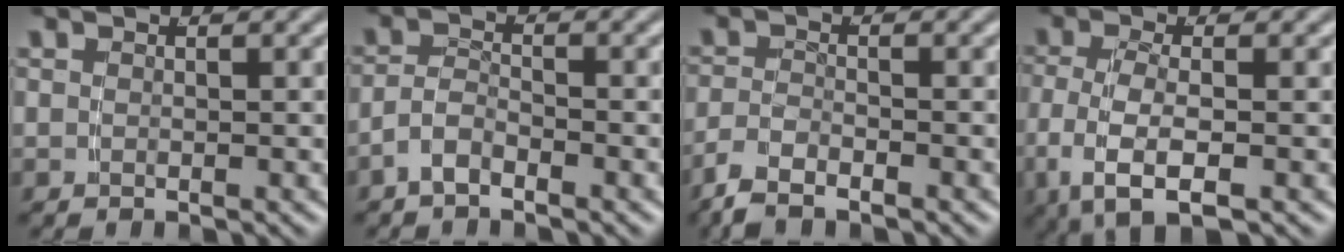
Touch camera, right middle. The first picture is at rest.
{"total": 2.6, "force": [-2.0, 1.3, 1.1], "torque": [-0.025, -0.010, -0.036]}
{"total": 2.7, "force": [-2.2, 1.0, 1.3], "torque": [-0.036, -0.008, -0.038]}
{"total": 6.2, "force": [-1.9, 3.5, 4.8], "torque": [-0.121, -0.027, -0.017]}